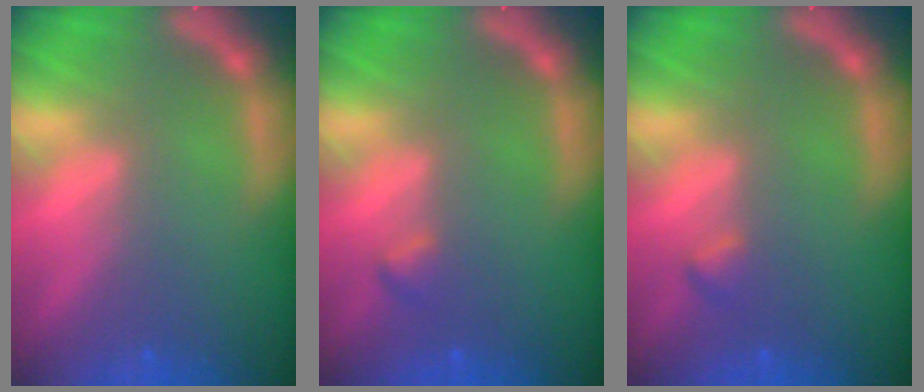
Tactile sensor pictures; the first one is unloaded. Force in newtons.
{"total": 0.9}
{"total": 0.9}